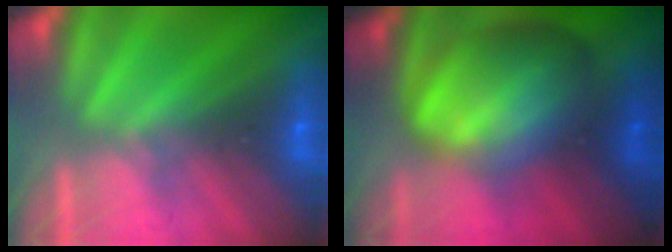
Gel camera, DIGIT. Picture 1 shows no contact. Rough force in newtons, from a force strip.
{"total": 9.8}